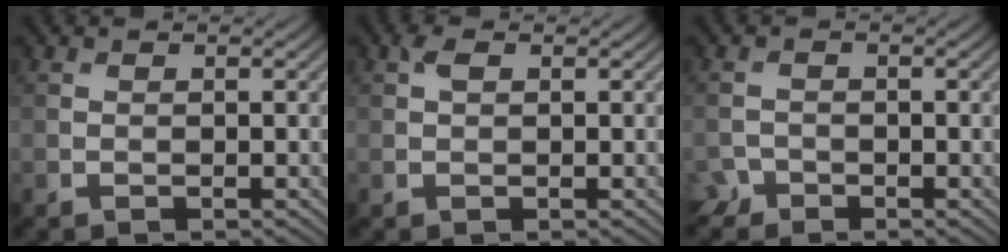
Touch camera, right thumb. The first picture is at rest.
{"total": 1.3, "force": [0.5, 0.7, 1.0], "torque": [-0.022, 0.004, 0.008]}
{"total": 1.7, "force": [-1.4, 0.8, 0.2], "torque": [-0.004, -0.001, -0.036]}